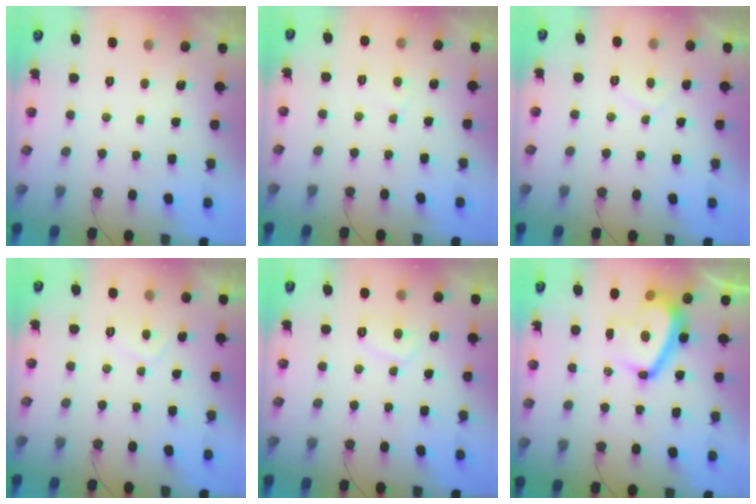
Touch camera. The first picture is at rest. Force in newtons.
{"total": 2.3, "press": 2.3, "slide": 0.2}
{"total": 1.7, "press": 1.6, "slide": 0.7}
{"total": 1.9, "press": 1.8, "slide": 0.7}
{"total": 5.7, "press": 5.7, "slide": 0.0}
{"total": 12.0, "press": 11.9, "slide": 1.6}